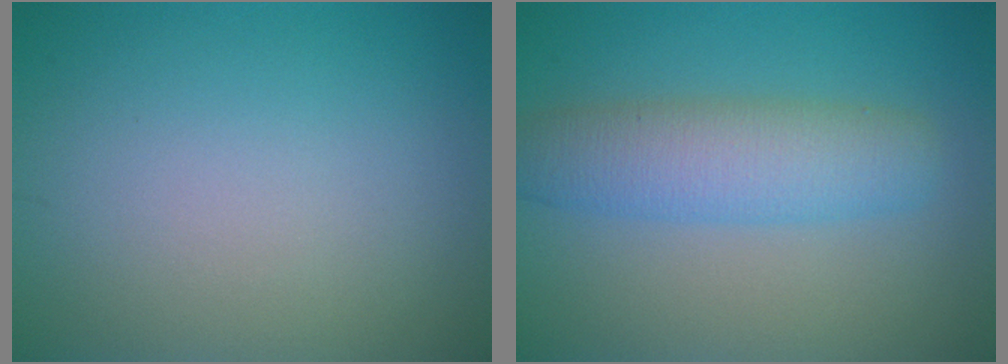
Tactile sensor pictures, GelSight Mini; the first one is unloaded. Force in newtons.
{"total": 5.1, "press": 5.1, "slide": 0.1}